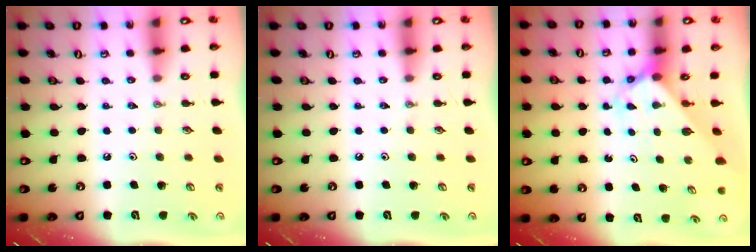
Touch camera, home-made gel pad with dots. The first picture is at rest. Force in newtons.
{"total": 0.0}
{"total": 2.5, "press": 2.5, "slide": 0.2}